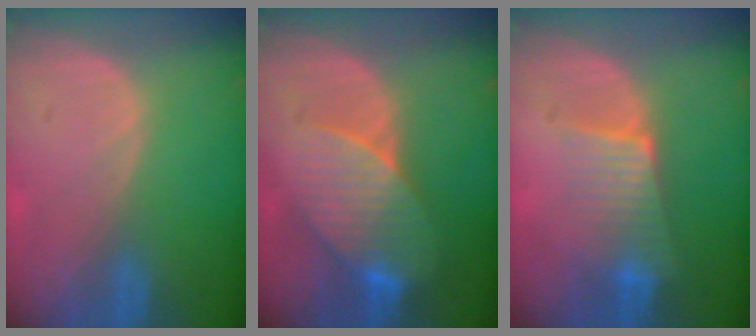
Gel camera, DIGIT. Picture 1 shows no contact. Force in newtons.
{"total": 8.3, "press": 7.9, "slide": 2.6}
{"total": 6.5, "press": 5.8, "slide": 3.0}